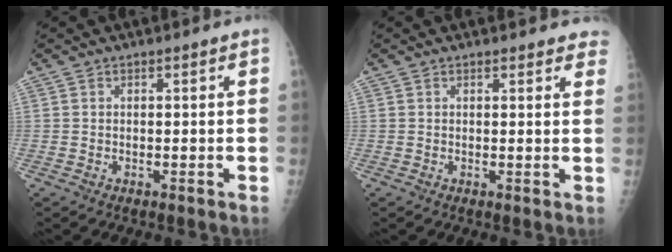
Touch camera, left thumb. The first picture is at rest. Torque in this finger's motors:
{"motor_torque": [-0.04, 0.01, -0.14, -0.11, 0.01]}